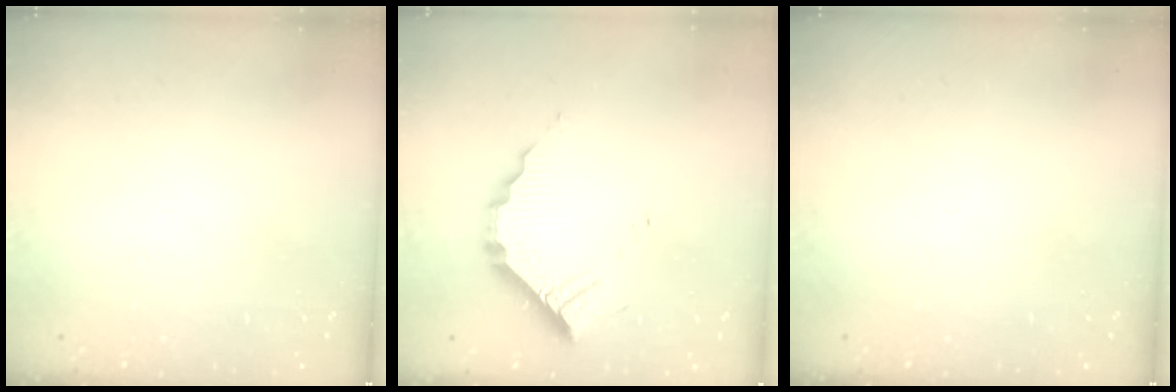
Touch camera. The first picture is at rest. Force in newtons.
{"total": 9.6, "press": 9.6, "slide": 0.4}
{"total": 0.0}